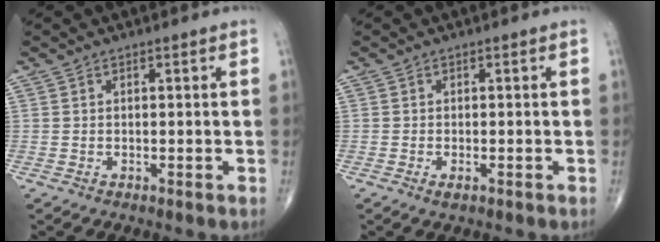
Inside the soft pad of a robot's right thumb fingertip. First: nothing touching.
{"total": 1.1, "force": [-0.5, 0.5, 0.9], "torque": [-0.015, -0.001, -0.008]}